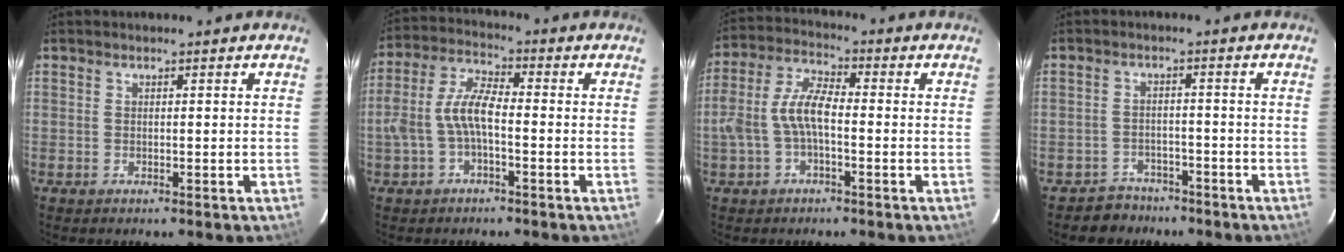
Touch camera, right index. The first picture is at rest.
{"total": 7.6, "force": [-2.1, 2.9, 6.8], "torque": [-0.149, 0.016, -0.038]}
{"total": 8.2, "force": [-1.9, 3.5, 7.2], "torque": [-0.159, 0.017, -0.036]}
{"total": 5.0, "force": [-3.9, 3.1, -0.2], "torque": [-0.009, 0.020, -0.060]}